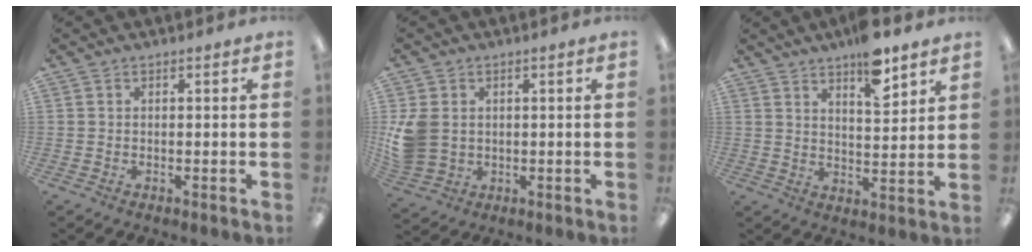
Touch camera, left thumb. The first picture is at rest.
{"total": 8.1, "force": [1.1, 6.8, 4.3], "torque": [-0.103, 0.010, 0.026]}
{"total": 9.7, "force": [7.4, 3.2, 5.3], "torque": [-0.067, -0.046, 0.124]}